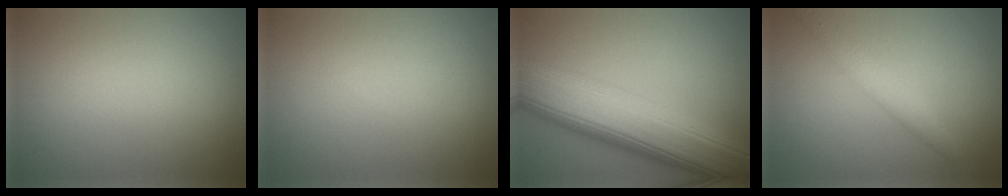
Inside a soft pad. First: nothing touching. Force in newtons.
{"total": 0.0}
{"total": 12.2, "press": 12.2, "slide": 0.3}
{"total": 2.3, "press": 2.3, "slide": 0.1}